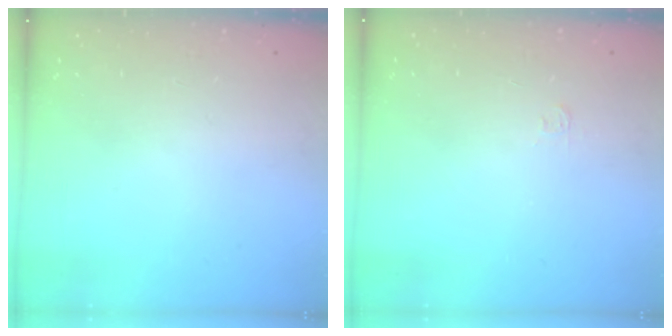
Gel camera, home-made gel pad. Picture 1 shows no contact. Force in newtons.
{"total": 2.8, "press": 2.8, "slide": 0.4}